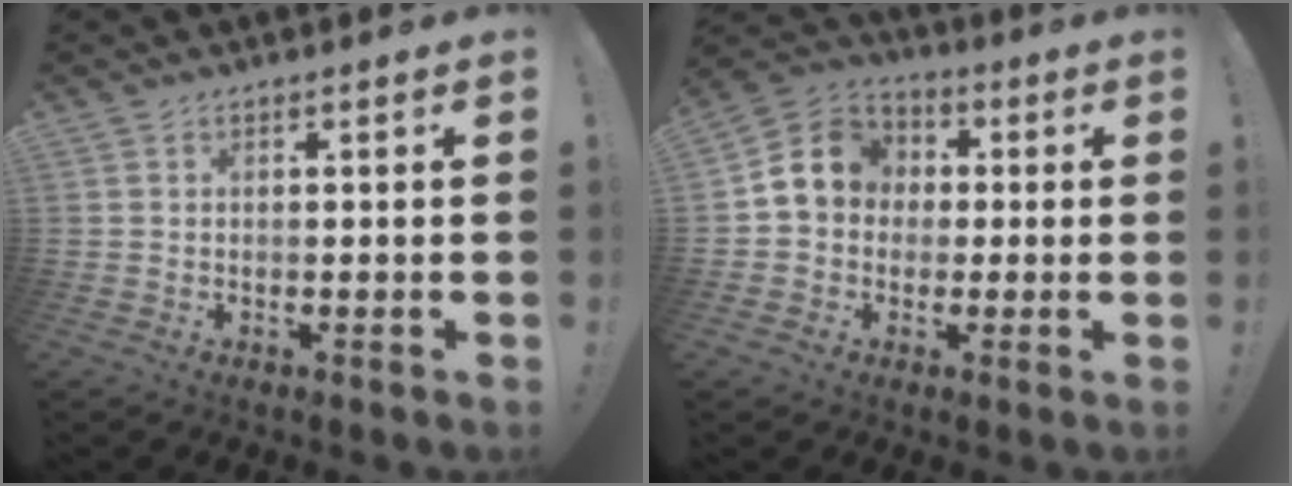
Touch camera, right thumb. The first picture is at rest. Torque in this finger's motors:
{"motor_torque": [0.83, 0.91, 0.65, -0.42, 0.30]}